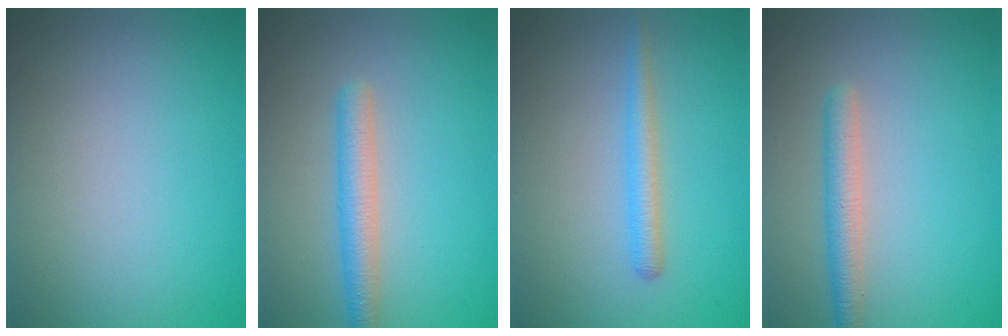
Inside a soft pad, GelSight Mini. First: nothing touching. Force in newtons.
{"total": 3.0, "press": 3.0, "slide": 0.1}
{"total": 1.9, "press": 1.9, "slide": 0.0}
{"total": 2.6, "press": 2.6, "slide": 0.1}